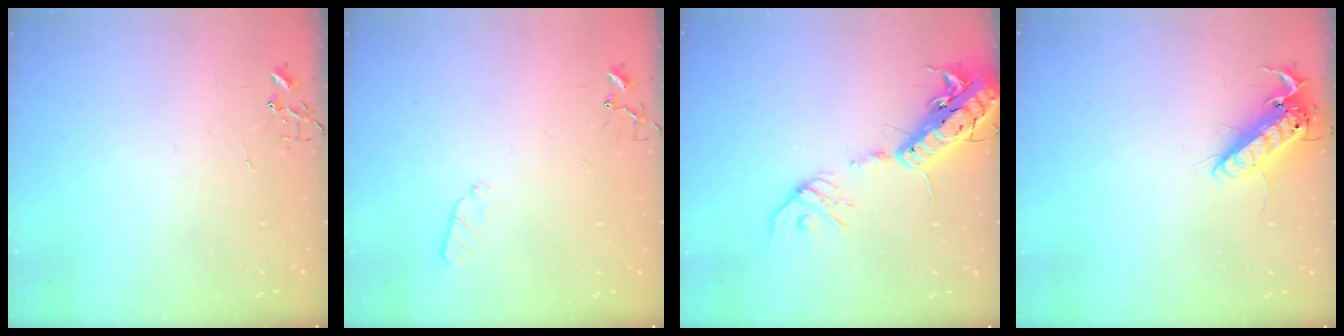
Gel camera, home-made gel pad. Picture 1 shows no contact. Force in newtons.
{"total": 3.6, "press": 3.6, "slide": 0.5}
{"total": 18.7, "press": 18.3, "slide": 3.9}
{"total": 13.8, "press": 13.6, "slide": 2.3}